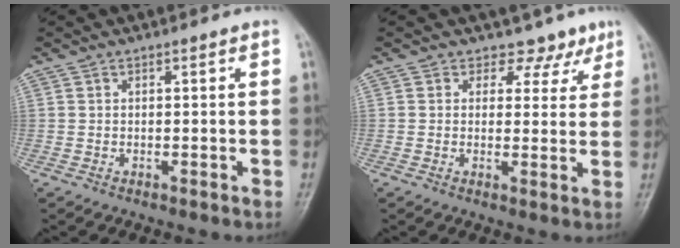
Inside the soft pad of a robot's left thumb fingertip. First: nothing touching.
{"total": 5.1, "force": [3.7, 3.6, 0.3], "torque": [0.026, -0.022, 0.034]}